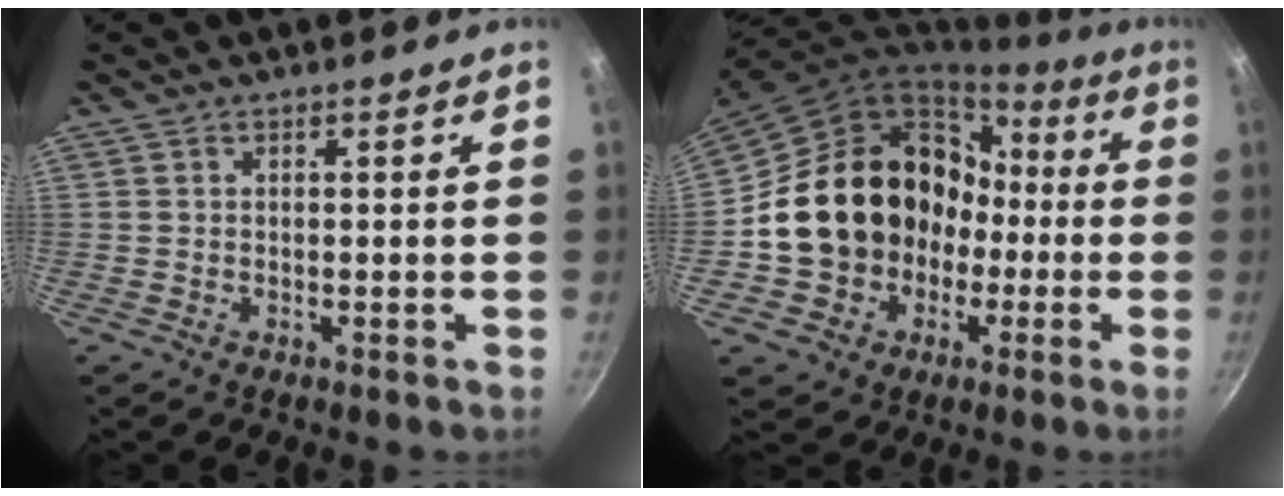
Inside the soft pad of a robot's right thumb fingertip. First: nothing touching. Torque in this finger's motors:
{"motor_torque": [2.44, 2.57, 1.05, -0.99, 0.31]}